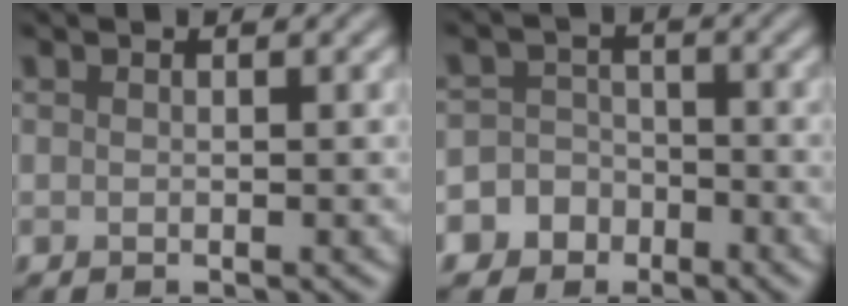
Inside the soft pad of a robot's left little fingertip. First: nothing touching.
{"total": 6.7, "force": [-3.8, 5.5, 0.5], "torque": [0.004, -0.003, -0.085]}